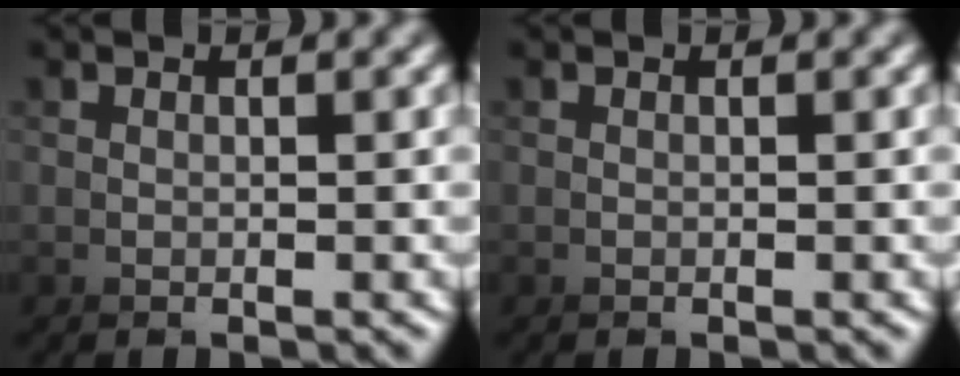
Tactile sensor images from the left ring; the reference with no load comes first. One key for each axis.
{"total": 0.0}